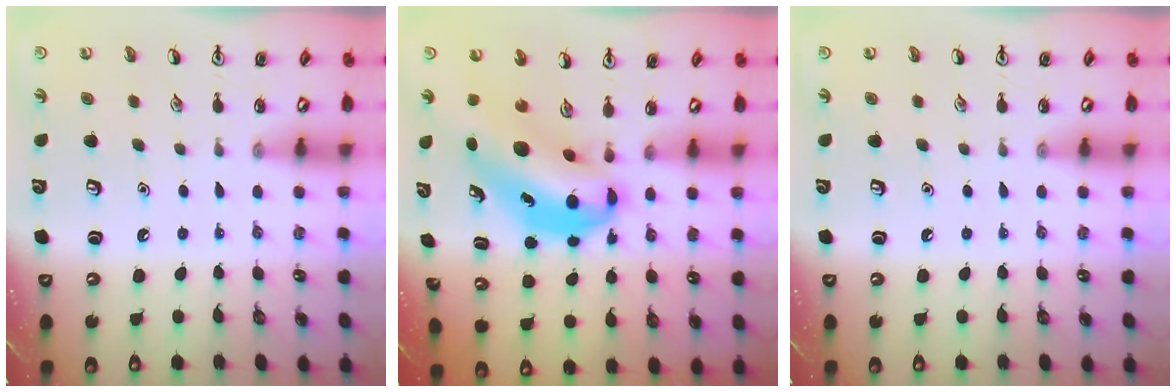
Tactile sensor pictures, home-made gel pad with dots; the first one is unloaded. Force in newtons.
{"total": 7.5, "press": 7.2, "slide": 2.3}
{"total": 0.0}